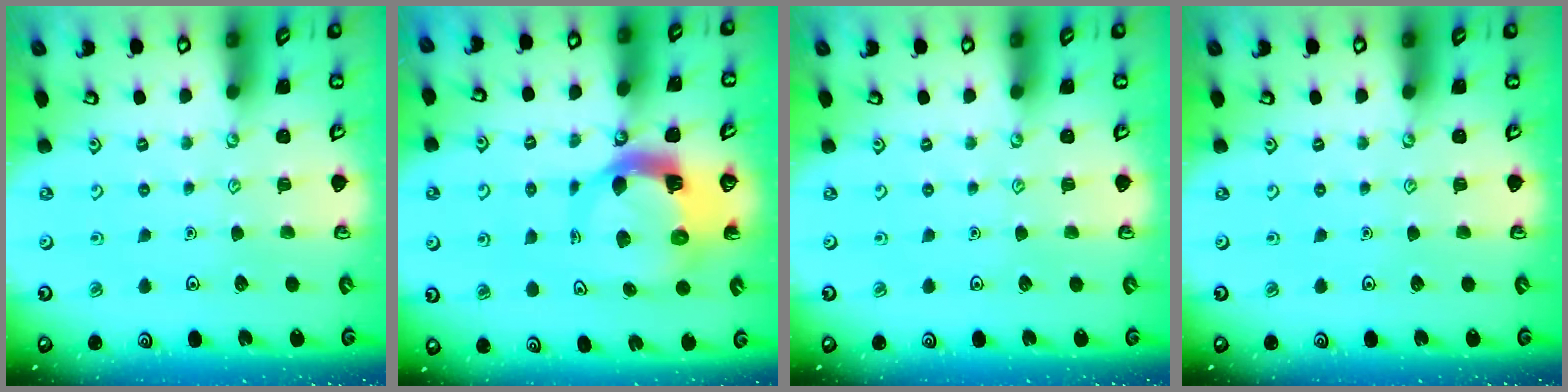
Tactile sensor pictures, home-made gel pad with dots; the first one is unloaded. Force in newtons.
{"total": 8.2, "press": 8.2, "slide": 1.1}
{"total": 0.0}
{"total": 0.0}